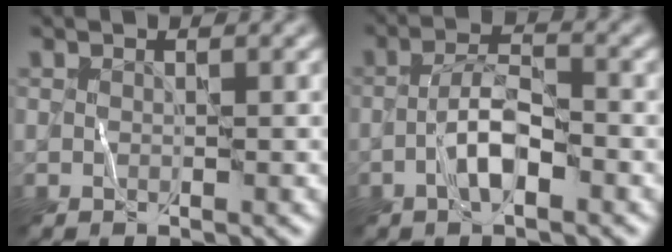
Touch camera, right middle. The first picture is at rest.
{"total": 3.3, "force": [-1.6, 0.9, 2.8], "torque": [-0.052, 0.012, -0.037]}